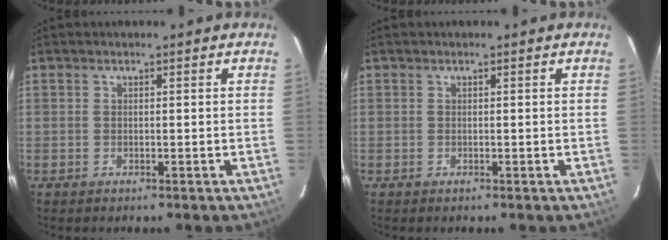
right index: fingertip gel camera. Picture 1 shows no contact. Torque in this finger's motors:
{"motor_torque": [0.00, 0.00, 0.00, 0.00]}